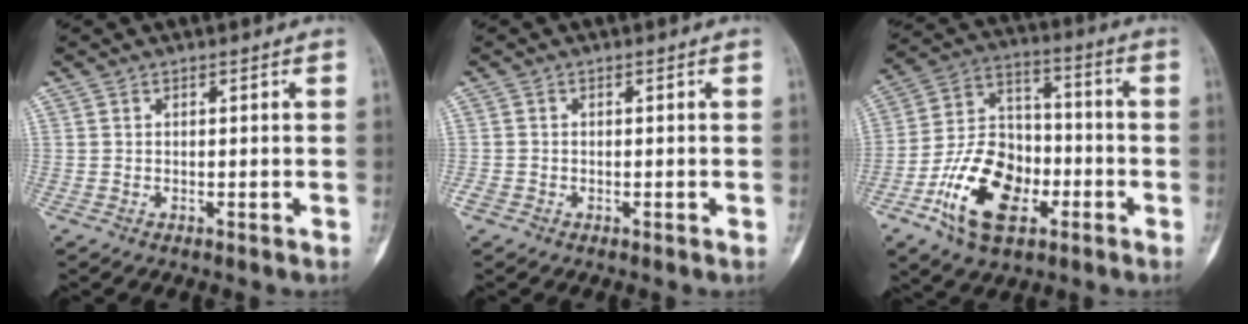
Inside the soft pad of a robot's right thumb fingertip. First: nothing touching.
{"total": 1.2, "force": [-0.6, 1.0, 0.4], "torque": [-0.007, 0.002, -0.016]}
{"total": 16.9, "force": [-6.8, 10.6, 11.2], "torque": [-0.176, 0.045, -0.123]}